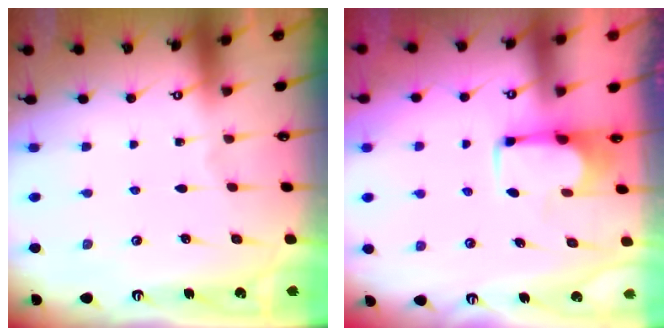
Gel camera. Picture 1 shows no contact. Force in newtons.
{"total": 1.7, "press": 1.4, "slide": 0.9}